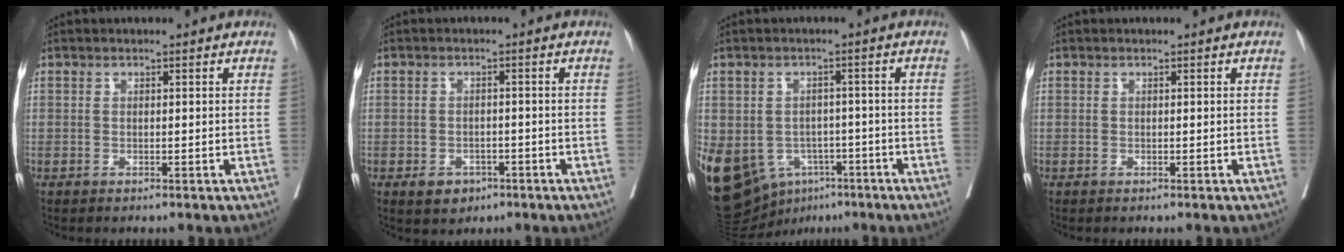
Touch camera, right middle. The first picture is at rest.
{"total": 3.3, "force": [-1.8, 2.4, 1.4], "torque": [-0.015, 0.005, -0.018]}
{"total": 20.7, "force": [-8.8, 15.9, 9.9], "torque": [-0.275, -0.004, -0.116]}
{"total": 0.0}